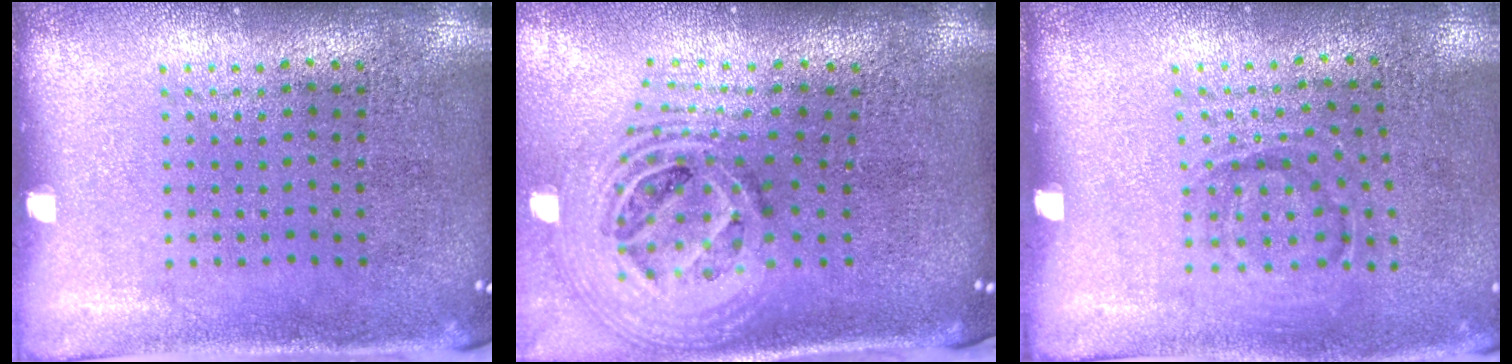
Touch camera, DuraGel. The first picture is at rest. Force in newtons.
{"total": 2.7, "press": 1.9, "slide": 1.9}
{"total": 1.0, "press": 0.7, "slide": 0.7}